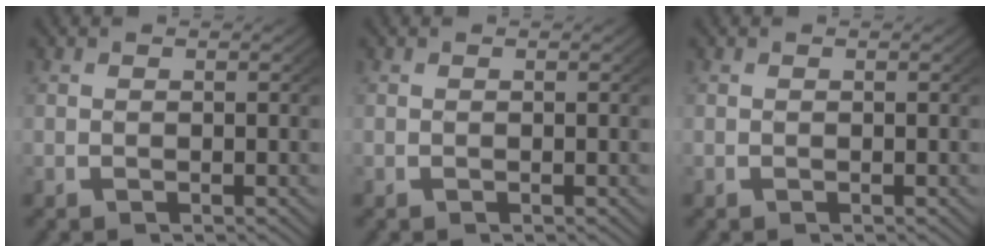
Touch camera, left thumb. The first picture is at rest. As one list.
[{"total": 0.0}, {"total": 0.0}]